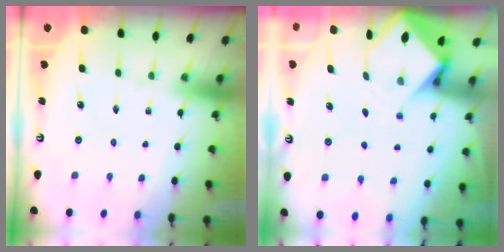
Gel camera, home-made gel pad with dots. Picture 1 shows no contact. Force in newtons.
{"total": 4.9, "press": 4.9, "slide": 0.4}